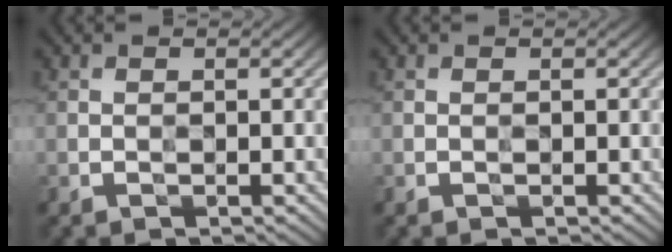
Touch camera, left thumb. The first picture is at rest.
{"total": 0.0}